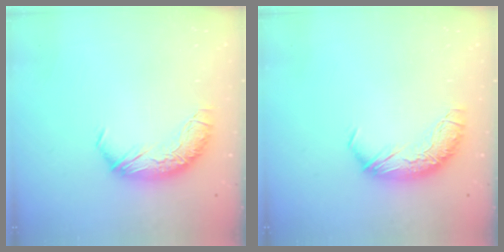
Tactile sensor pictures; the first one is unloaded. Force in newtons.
{"total": 0.0}